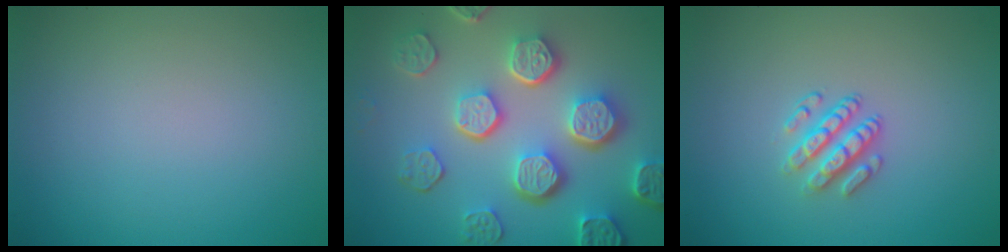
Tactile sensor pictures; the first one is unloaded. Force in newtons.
{"total": 7.9, "press": 6.0, "slide": 5.0}
{"total": 2.3, "press": 1.9, "slide": 1.4}